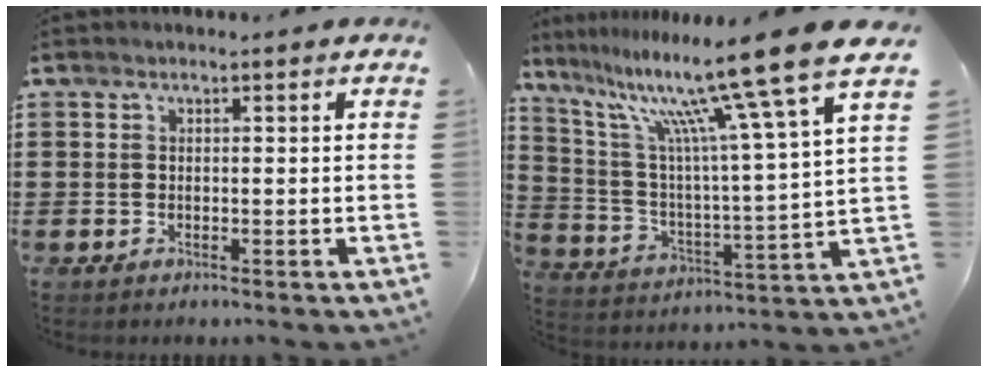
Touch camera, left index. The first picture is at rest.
{"total": 15.6, "force": [11.5, 0.4, 10.5], "torque": [-0.218, -0.078, 0.177]}